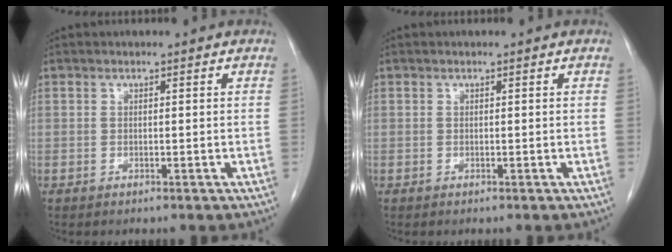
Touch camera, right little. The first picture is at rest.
{"total": 0.0}